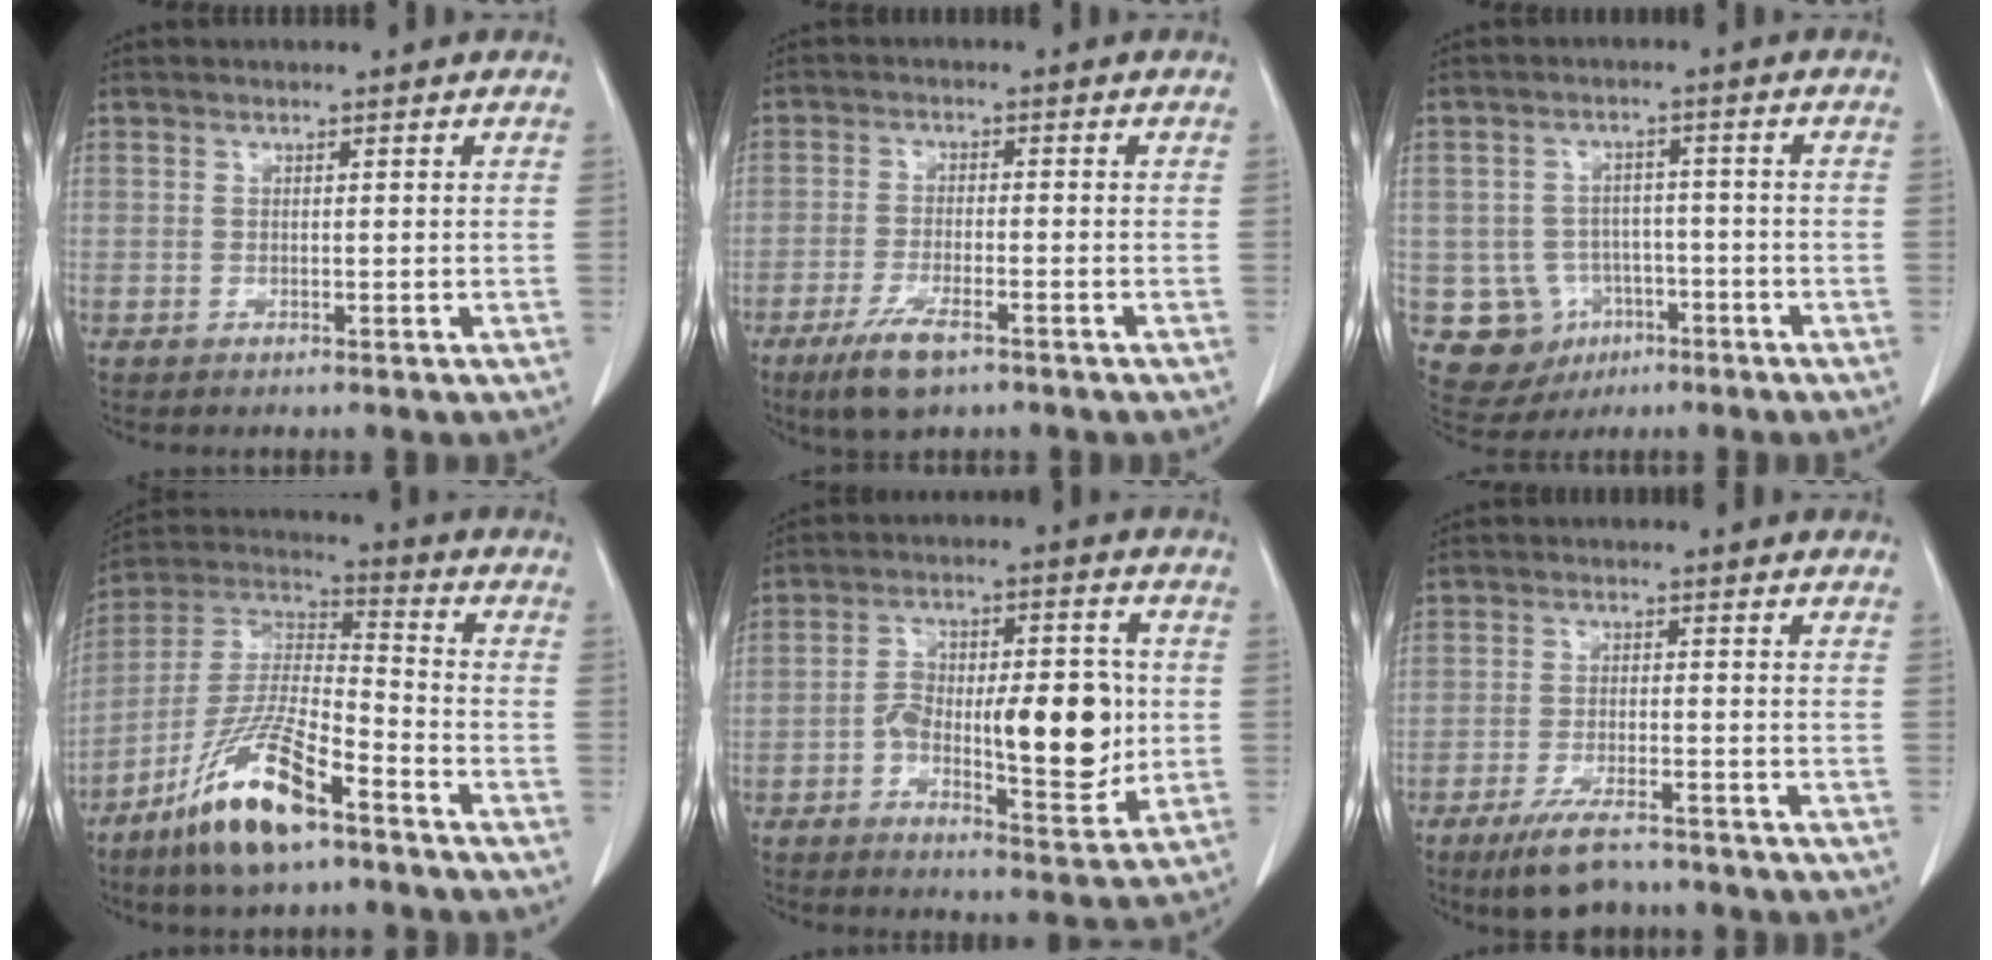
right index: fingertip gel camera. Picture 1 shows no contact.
{"total": 6.5, "force": [-4.1, 1.5, 4.8], "torque": [-0.099, -0.013, -0.068]}
{"total": 8.9, "force": [-2.8, 8.3, 1.7], "torque": [-0.041, 0.015, -0.027]}
{"total": 15.3, "force": [-9.6, 3.3, 11.5], "torque": [-0.234, -0.010, -0.177]}
{"total": 14.2, "force": [-1.6, 5.2, 13.1], "torque": [-0.199, 0.020, -0.019]}
{"total": 7.5, "force": [-6.0, 1.8, 4.3], "torque": [-0.078, -0.014, -0.097]}